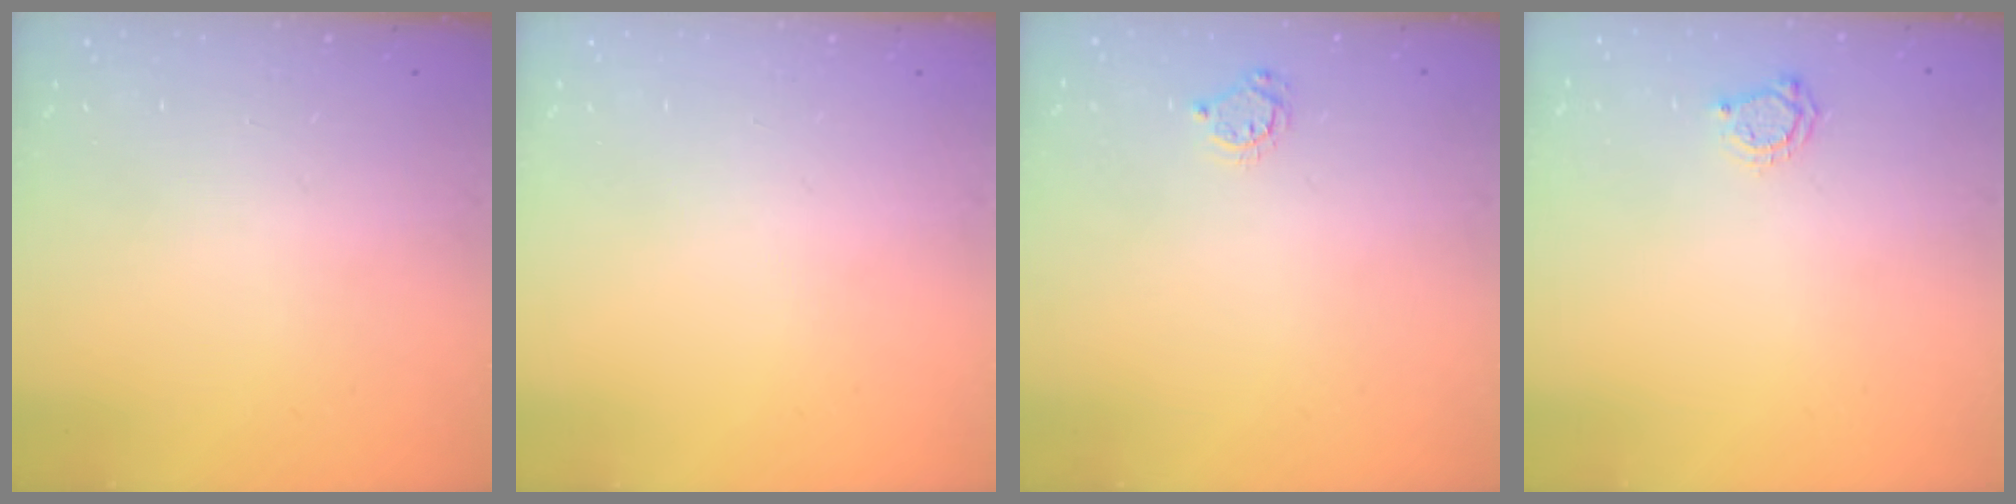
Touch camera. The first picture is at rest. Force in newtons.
{"total": 0.0}
{"total": 4.5, "press": 4.5, "slide": 0.4}
{"total": 4.7, "press": 4.7, "slide": 0.5}